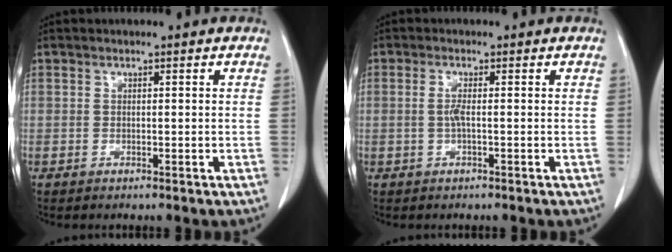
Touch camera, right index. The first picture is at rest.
{"total": 1.8, "force": [-0.1, 0.0, 1.8], "torque": [-0.042, -0.001, -0.004]}